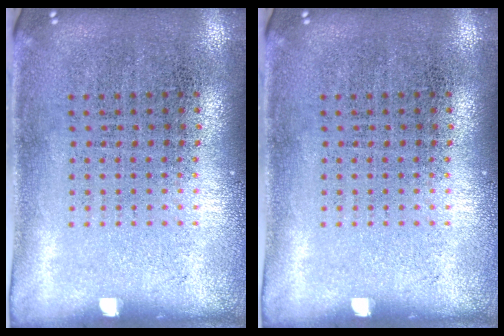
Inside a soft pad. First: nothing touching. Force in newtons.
{"total": 0.0}